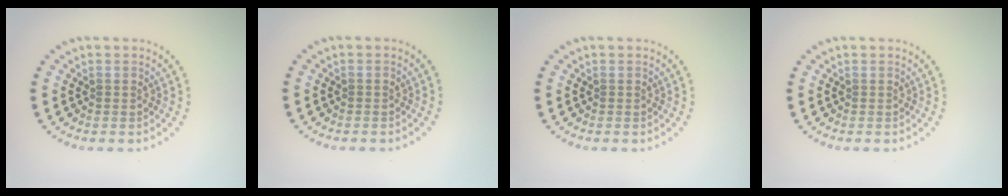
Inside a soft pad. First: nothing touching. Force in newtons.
{"total": 0.0}
{"total": 0.0}
{"total": 0.0}